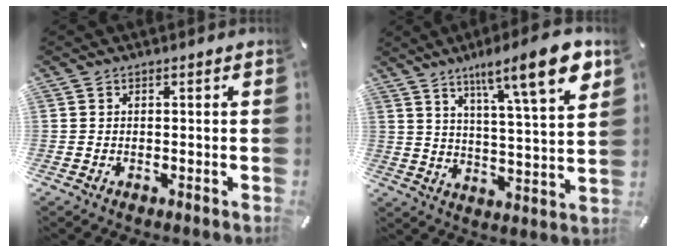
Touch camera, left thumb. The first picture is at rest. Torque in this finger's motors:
{"motor_torque": [2.13, 2.09, 1.42, -1.35, 0.16]}